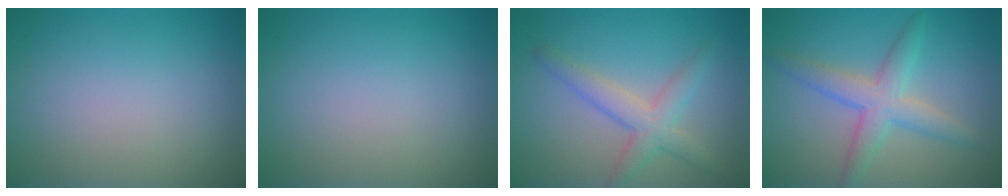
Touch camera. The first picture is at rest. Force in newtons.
{"total": 0.0}
{"total": 3.6, "press": 3.6, "slide": 0.3}
{"total": 4.1, "press": 4.1, "slide": 0.1}